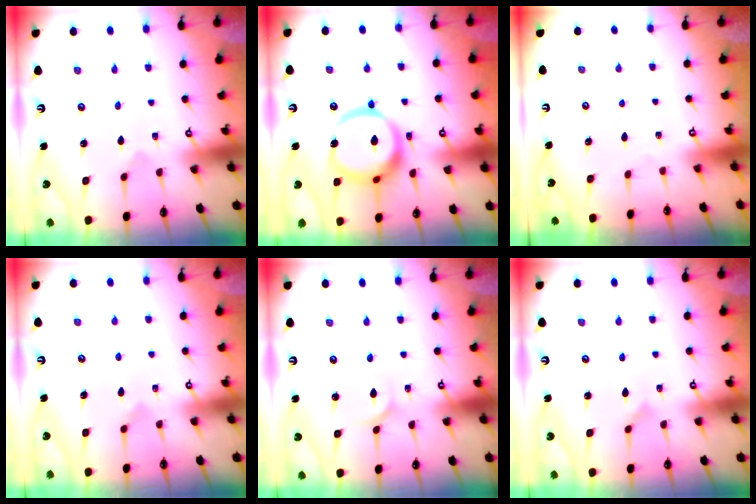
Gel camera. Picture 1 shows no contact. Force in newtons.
{"total": 18.3, "press": 18.2, "slide": 2.1}
{"total": 0.0}
{"total": 3.3, "press": 3.3, "slide": 0.3}
{"total": 2.4, "press": 2.4, "slide": 0.3}
{"total": 1.6, "press": 1.6, "slide": 0.1}